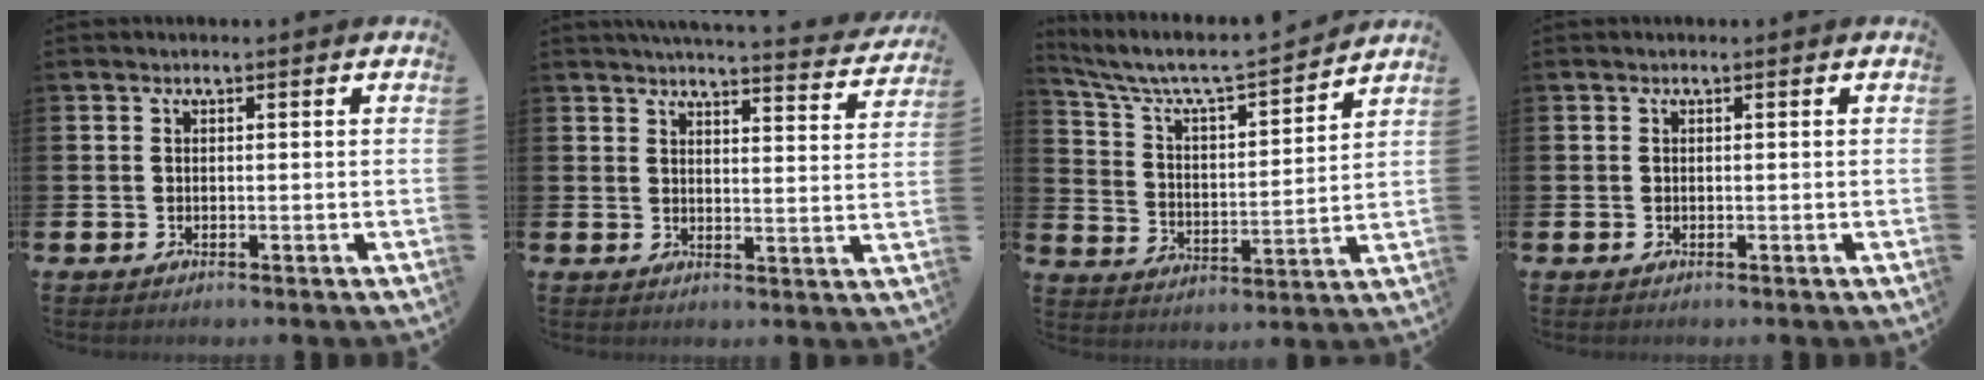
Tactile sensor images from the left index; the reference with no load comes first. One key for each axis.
{"total": 4.8, "fx": 4.8, "fy": 0.1, "fz": 0.8, "tx": -0.019, "ty": -0.037, "tz": 0.080}
{"total": 7.1, "fx": 6.6, "fy": 1.2, "fz": 2.4, "tx": -0.081, "ty": -0.052, "tz": 0.107}
{"total": 0.0}